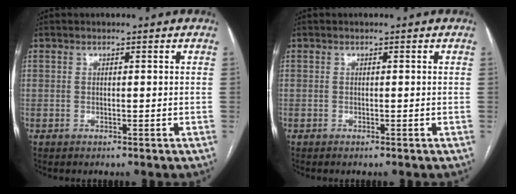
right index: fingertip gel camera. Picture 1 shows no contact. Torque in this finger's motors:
{"motor_torque": [-0.09, 0.00, -0.03, 0.00]}